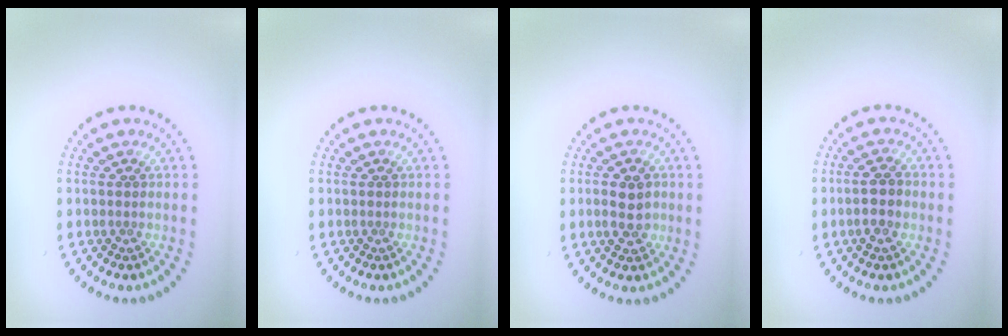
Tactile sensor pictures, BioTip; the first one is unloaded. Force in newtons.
{"total": 0.0}
{"total": 2.7, "press": 2.7, "slide": 0.4}
{"total": 2.4, "press": 2.2, "slide": 0.8}